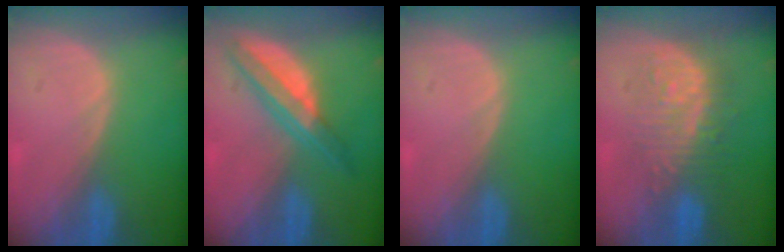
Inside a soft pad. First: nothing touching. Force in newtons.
{"total": 6.8, "press": 5.8, "slide": 3.4}
{"total": 0.0}
{"total": 9.1, "press": 8.9, "slide": 2.1}